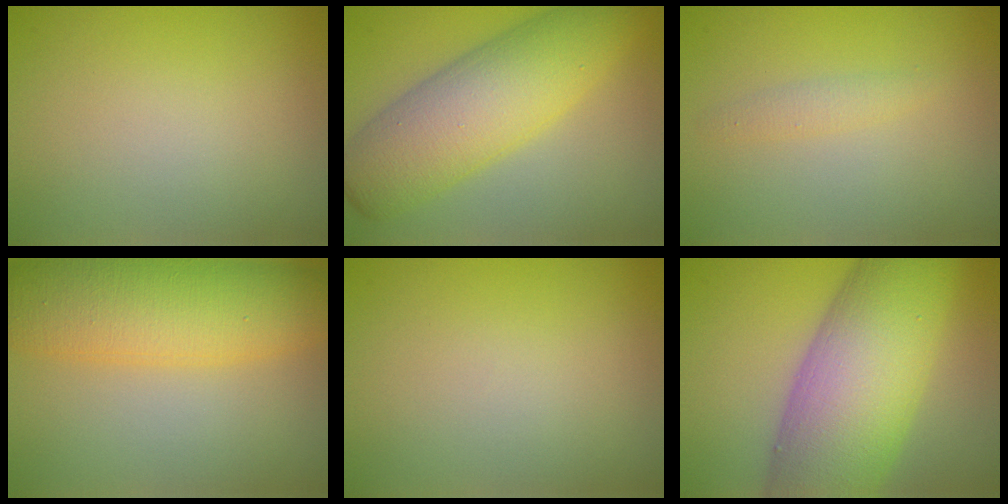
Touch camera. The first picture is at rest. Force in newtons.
{"total": 8.7, "press": 8.7, "slide": 0.1}
{"total": 1.1, "press": 1.1, "slide": 0.1}
{"total": 8.9, "press": 8.9, "slide": 0.3}
{"total": 0.0}
{"total": 13.7, "press": 13.7, "slide": 0.3}